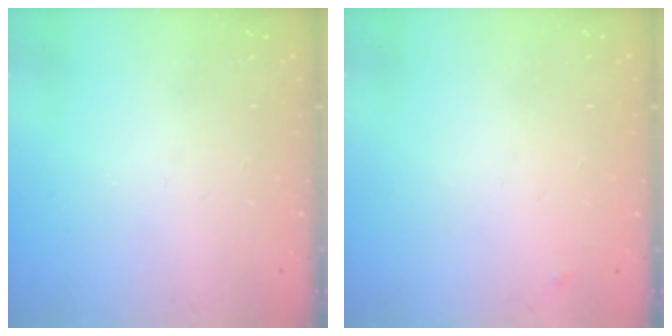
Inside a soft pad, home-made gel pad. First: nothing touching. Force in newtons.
{"total": 2.5, "press": 2.4, "slide": 0.4}